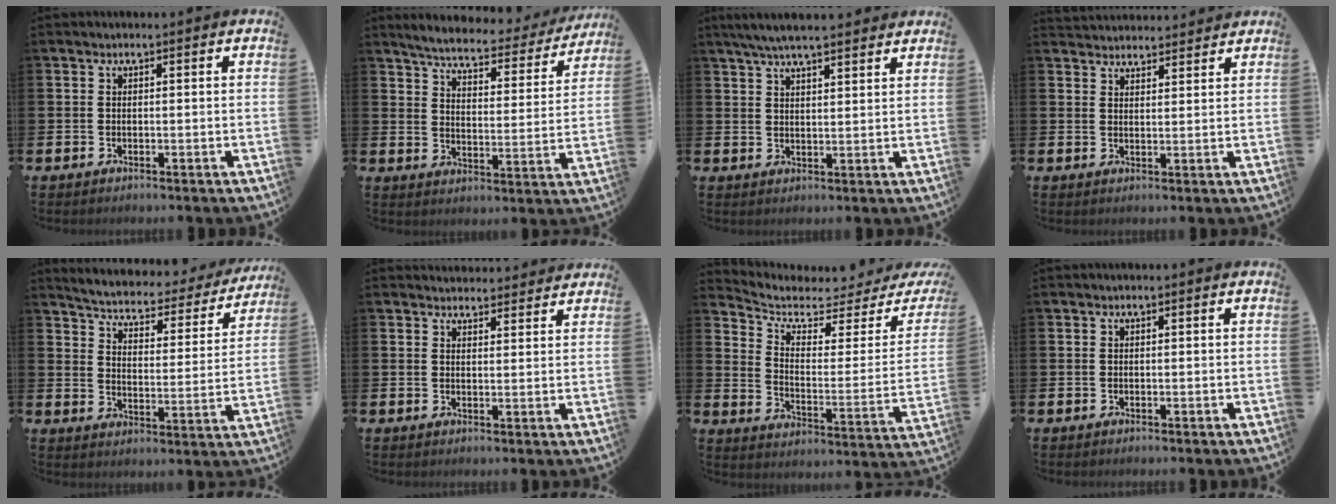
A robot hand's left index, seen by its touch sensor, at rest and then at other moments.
{"total": 5.6, "force": [5.2, 0.9, 1.8], "torque": [-0.052, -0.039, 0.082]}
{"total": 5.6, "force": [5.2, 0.7, 2.0], "torque": [-0.050, -0.014, 0.094]}
{"total": 3.4, "force": [3.3, 0.6, -0.2], "torque": [0.000, -0.017, 0.061]}
{"total": 4.1, "force": [3.8, 1.2, 1.0], "torque": [-0.043, -0.032, 0.055]}
{"total": 3.1, "force": [3.0, 0.7, -0.2], "torque": [0.010, -0.020, 0.052]}
{"total": 4.6, "force": [3.8, 1.8, 1.9], "torque": [-0.064, -0.035, 0.056]}
{"total": 0.0}